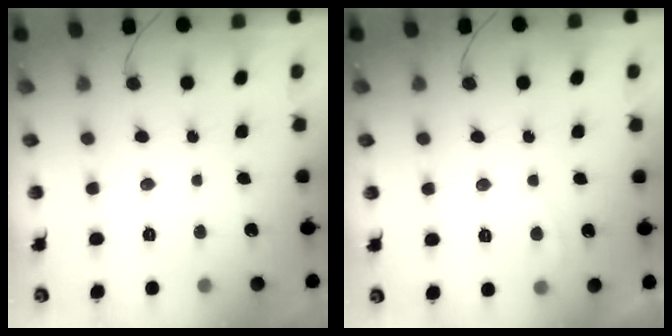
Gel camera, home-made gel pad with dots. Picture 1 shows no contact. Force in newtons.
{"total": 2.7, "press": 2.7, "slide": 0.2}